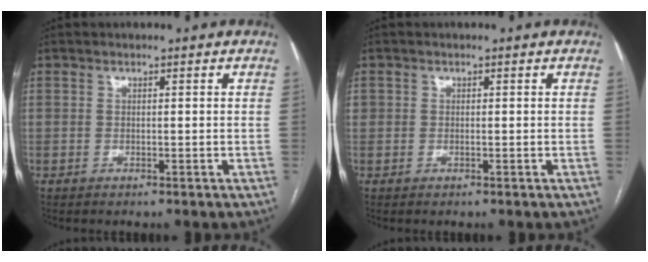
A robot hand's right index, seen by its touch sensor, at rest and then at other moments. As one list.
[{"total": 0.9, "force": [0.1, 0.8, 0.4], "torque": [-0.012, 0.007, 0.004]}]